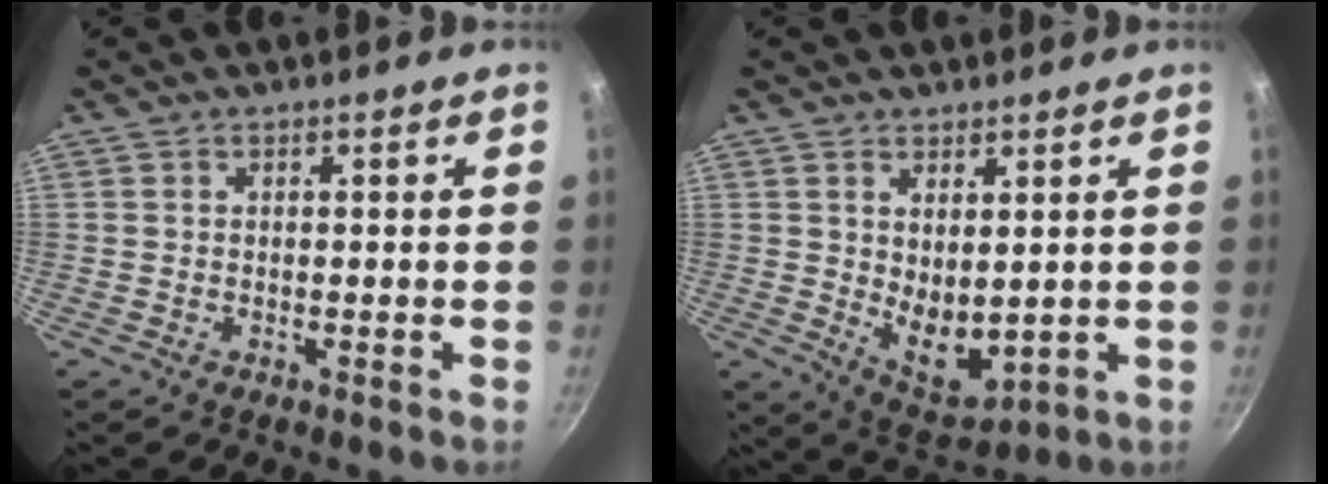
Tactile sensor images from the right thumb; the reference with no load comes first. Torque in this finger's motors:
{"motor_torque": [-0.69, 0.60, 1.00, 0.20, 0.05]}